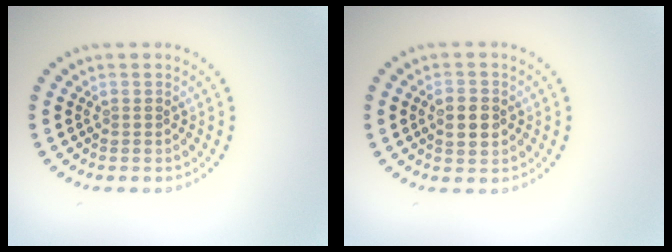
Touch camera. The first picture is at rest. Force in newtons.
{"total": 2.5, "press": 2.5, "slide": 0.2}